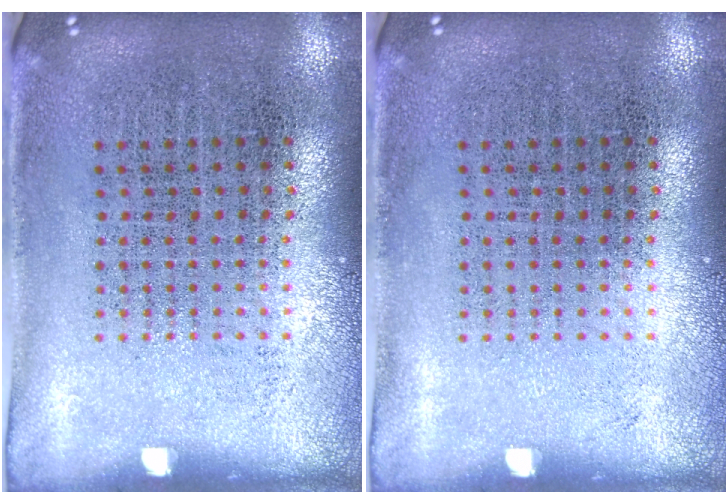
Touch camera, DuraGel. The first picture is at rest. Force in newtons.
{"total": 0.0}